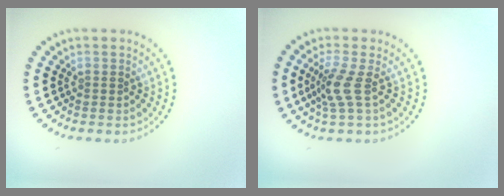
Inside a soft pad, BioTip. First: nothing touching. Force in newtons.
{"total": 2.5, "press": 1.9, "slide": 1.7}